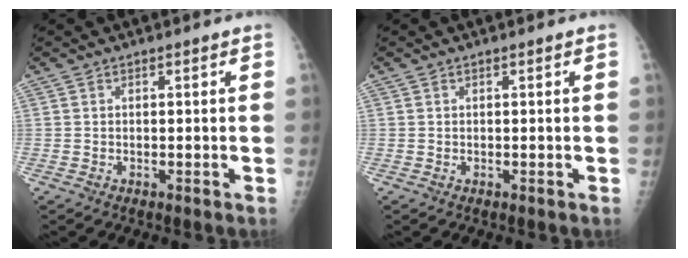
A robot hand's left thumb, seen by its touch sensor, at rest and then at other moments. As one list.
[{"total": 0.0}]